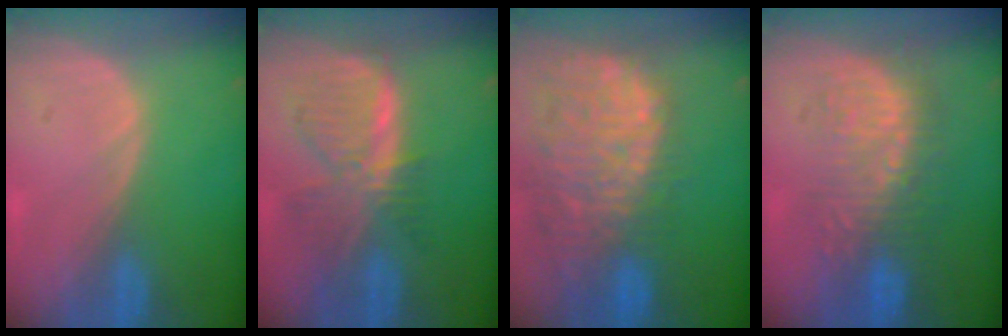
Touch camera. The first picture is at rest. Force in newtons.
{"total": 8.3, "press": 7.2, "slide": 4.0}
{"total": 14.2, "press": 11.7, "slide": 8.0}
{"total": 8.9, "press": 8.6, "slide": 2.0}